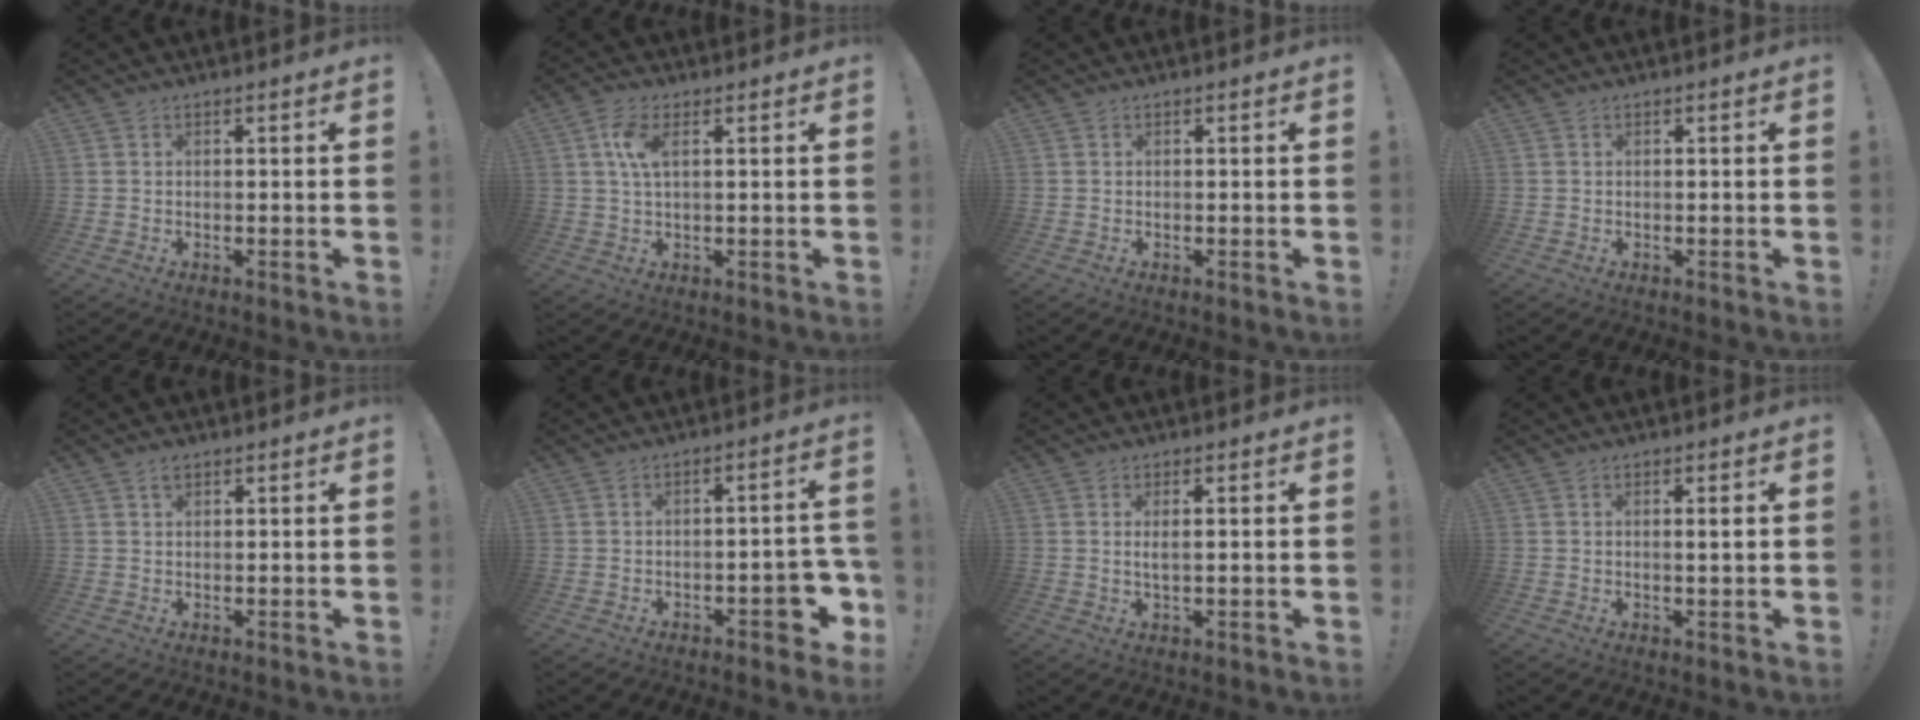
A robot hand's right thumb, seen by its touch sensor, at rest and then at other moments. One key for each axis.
{"total": 5.8, "fx": 1.8, "fy": 2.3, "fz": 5.0, "tx": -0.096, "ty": 0.005, "tz": 0.032}
{"total": 0.0}
{"total": 0.0}
{"total": 1.3, "fx": 0.9, "fy": 0.7, "fz": 0.6, "tx": -0.004, "ty": -0.003, "tz": 0.015}
{"total": 7.6, "fx": -3.6, "fy": 3.2, "fz": 5.9, "tx": -0.063, "ty": 0.018, "tz": -0.055}
{"total": 2.4, "fx": 0.4, "fy": 0.4, "fz": 2.3, "tx": -0.036, "ty": -0.007, "tz": 0.006}
{"total": 1.8, "fx": 0.4, "fy": 0.1, "fz": 1.8, "tx": -0.027, "ty": -0.004, "tz": 0.003}